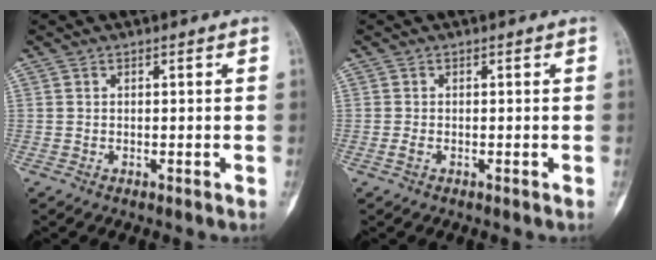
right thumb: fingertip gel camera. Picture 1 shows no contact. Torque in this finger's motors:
{"motor_torque": [1.62, 1.61, 0.04, -0.04, 0.00]}